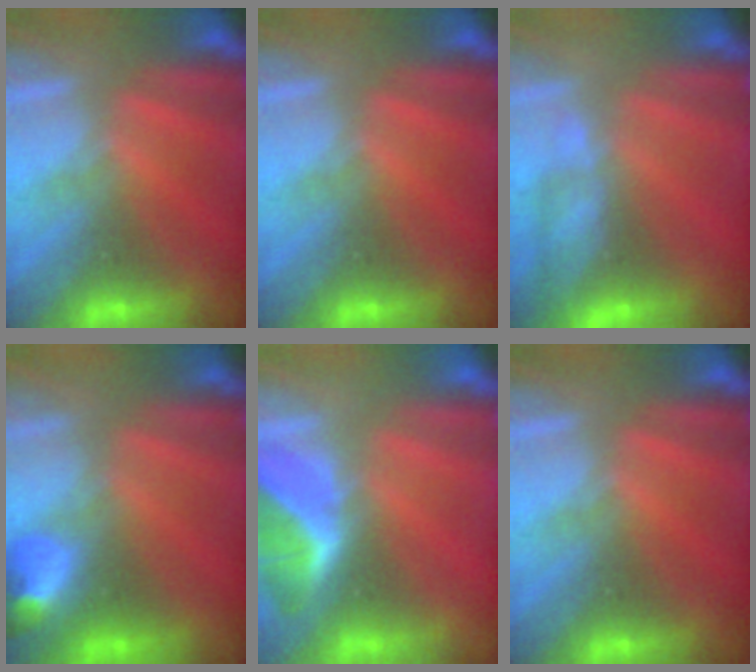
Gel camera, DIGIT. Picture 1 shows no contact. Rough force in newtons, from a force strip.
{"total": 0.0}
{"total": 5.9}
{"total": 5.5}
{"total": 1.8}
{"total": 0.0}